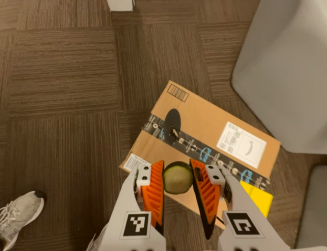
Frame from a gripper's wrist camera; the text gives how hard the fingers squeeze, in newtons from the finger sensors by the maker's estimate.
{"total": 11.0, "left": 12.1, "right": 10.0}